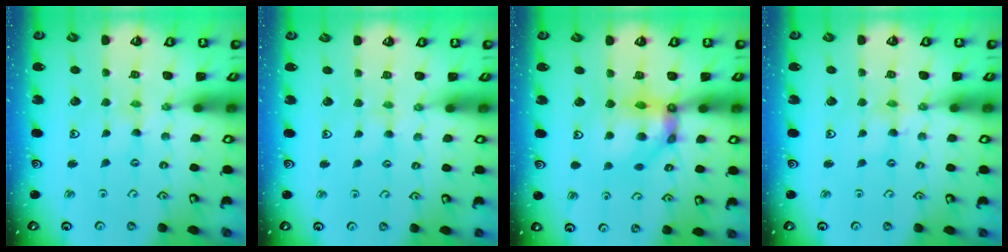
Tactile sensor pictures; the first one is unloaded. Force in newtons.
{"total": 2.4, "press": 2.3, "slide": 0.3}
{"total": 11.3, "press": 11.2, "slide": 1.1}
{"total": 1.7, "press": 1.7, "slide": 0.2}